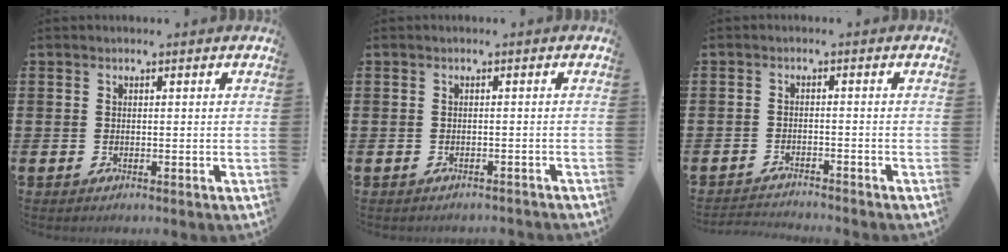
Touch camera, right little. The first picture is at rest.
{"total": 0.6, "force": [-0.6, 0.0, 0.0], "torque": [-0.001, -0.002, -0.012]}
{"total": 1.9, "force": [-1.9, -0.1, 0.0], "torque": [-0.003, 0.002, -0.040]}